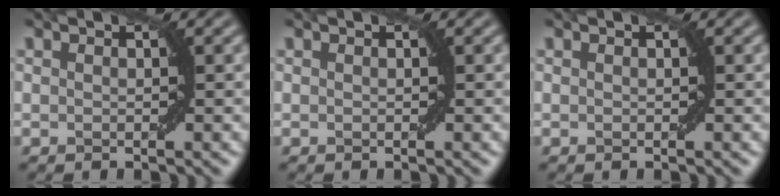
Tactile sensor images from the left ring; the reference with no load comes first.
{"total": 0.0}
{"total": 0.0}